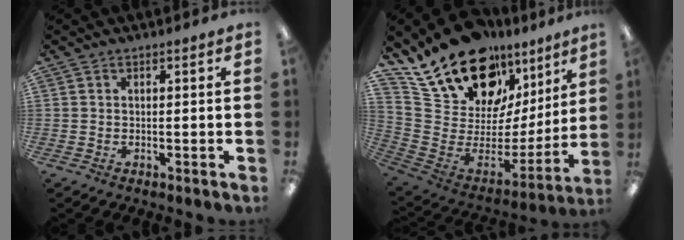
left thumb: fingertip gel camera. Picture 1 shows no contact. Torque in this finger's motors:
{"motor_torque": [2.81, 1.66, 1.35, -1.42, 0.15]}